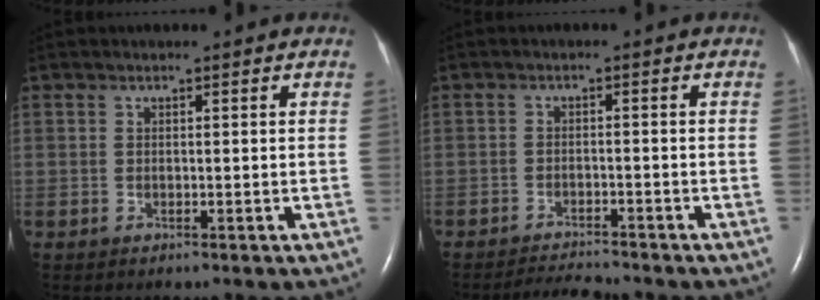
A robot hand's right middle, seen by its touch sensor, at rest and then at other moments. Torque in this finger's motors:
{"motor_torque": [-0.06, -0.03, -0.01, 0.00]}